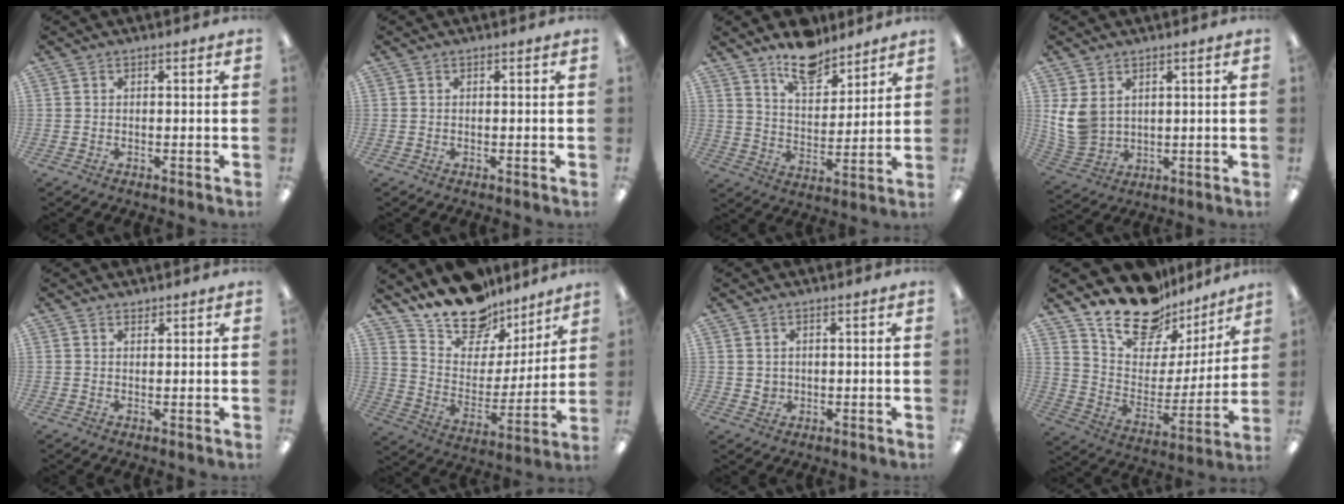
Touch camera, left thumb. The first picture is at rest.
{"total": 0.0}
{"total": 11.4, "force": [9.6, 4.7, 4.1], "torque": [-0.055, -0.063, 0.173]}
{"total": 7.8, "force": [3.1, 5.9, 3.9], "torque": [-0.103, -0.005, 0.064]}
{"total": 1.2, "force": [1.1, 0.3, 0.1], "torque": [-0.002, -0.002, 0.022]}
{"total": 17.3, "force": [15.1, 7.5, 3.8], "torque": [-0.083, -0.128, 0.274]}
{"total": 1.8, "force": [1.1, 1.4, 0.4], "torque": [-0.002, -0.001, 0.017]}
{"total": 18.9, "force": [15.9, 8.5, 5.5], "torque": [-0.110, -0.121, 0.285]}